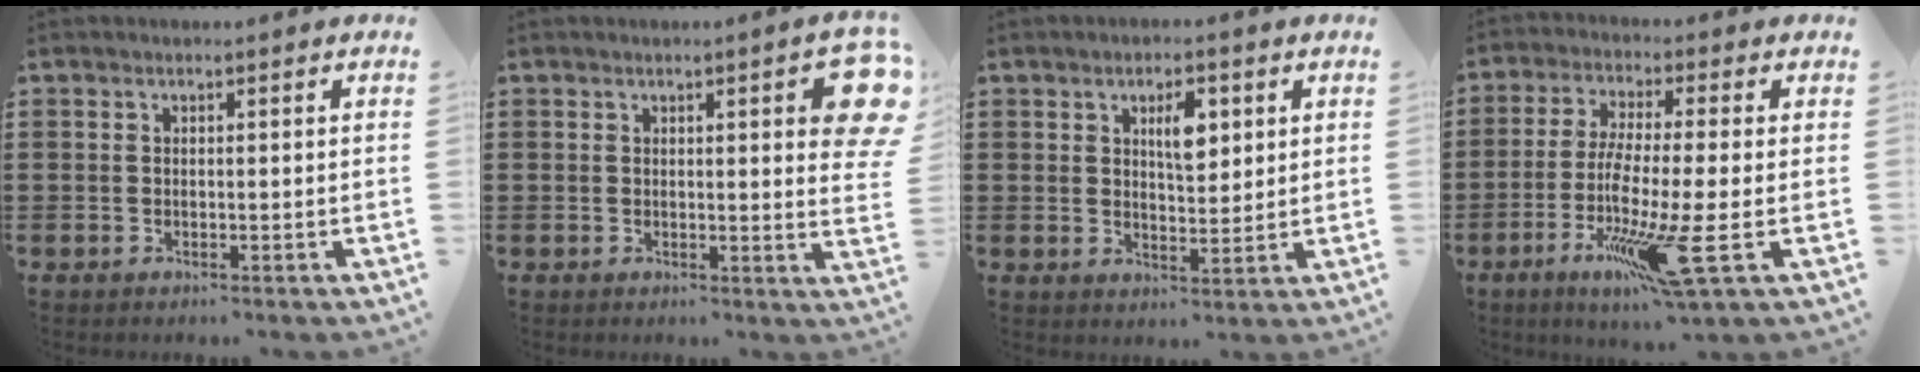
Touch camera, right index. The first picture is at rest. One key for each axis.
{"total": 6.3, "fx": 2.2, "fy": 1.3, "fz": 5.8, "tx": -0.077, "ty": -0.004, "tz": 0.033}
{"total": 4.7, "fx": 1.9, "fy": 2.0, "fz": 3.8, "tx": -0.058, "ty": 0.001, "tz": 0.025}
{"total": 11.7, "fx": -4.1, "fy": -0.4, "fz": 10.9, "tx": -0.222, "ty": -0.025, "tz": -0.081}